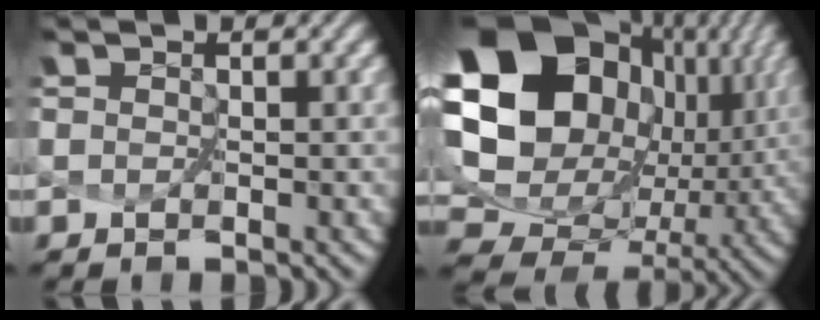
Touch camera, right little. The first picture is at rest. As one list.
[{"total": 19.7, "force": [4.9, 15.2, 11.6], "torque": [-0.259, 0.002, 0.129]}]